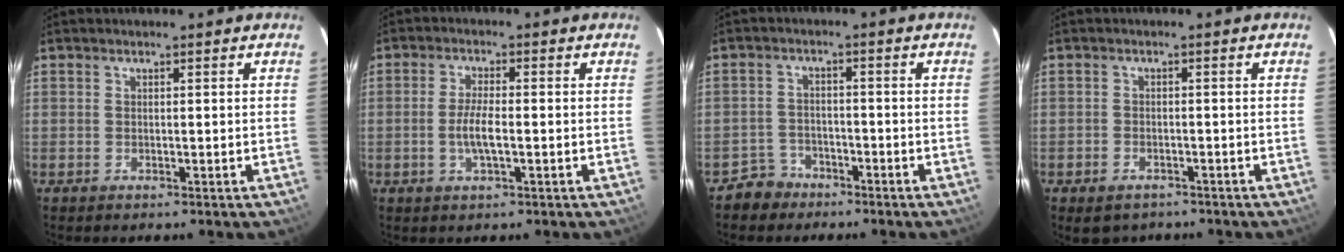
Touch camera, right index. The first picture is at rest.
{"total": 4.5, "force": [-1.1, 0.9, 4.3], "torque": [-0.084, 0.000, -0.020]}
{"total": 4.5, "force": [-3.3, 3.0, -0.1], "torque": [-0.009, 0.016, -0.061]}
{"total": 4.1, "force": [-2.9, 2.7, 1.2], "torque": [-0.033, -0.007, -0.040]}